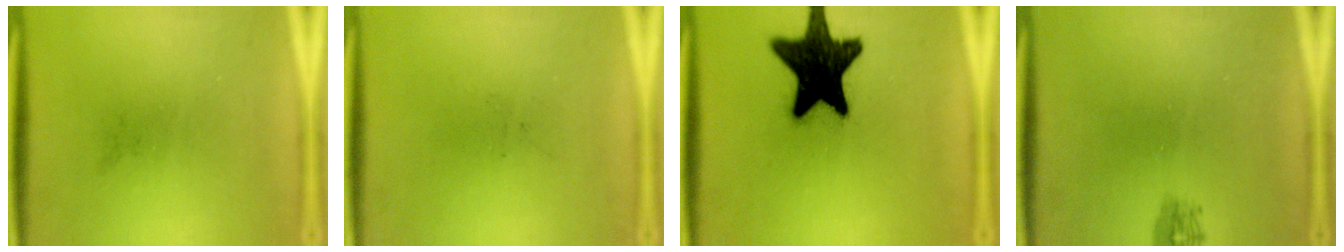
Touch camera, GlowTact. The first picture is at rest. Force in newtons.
{"total": 0.0}
{"total": 19.0}
{"total": 1.1}